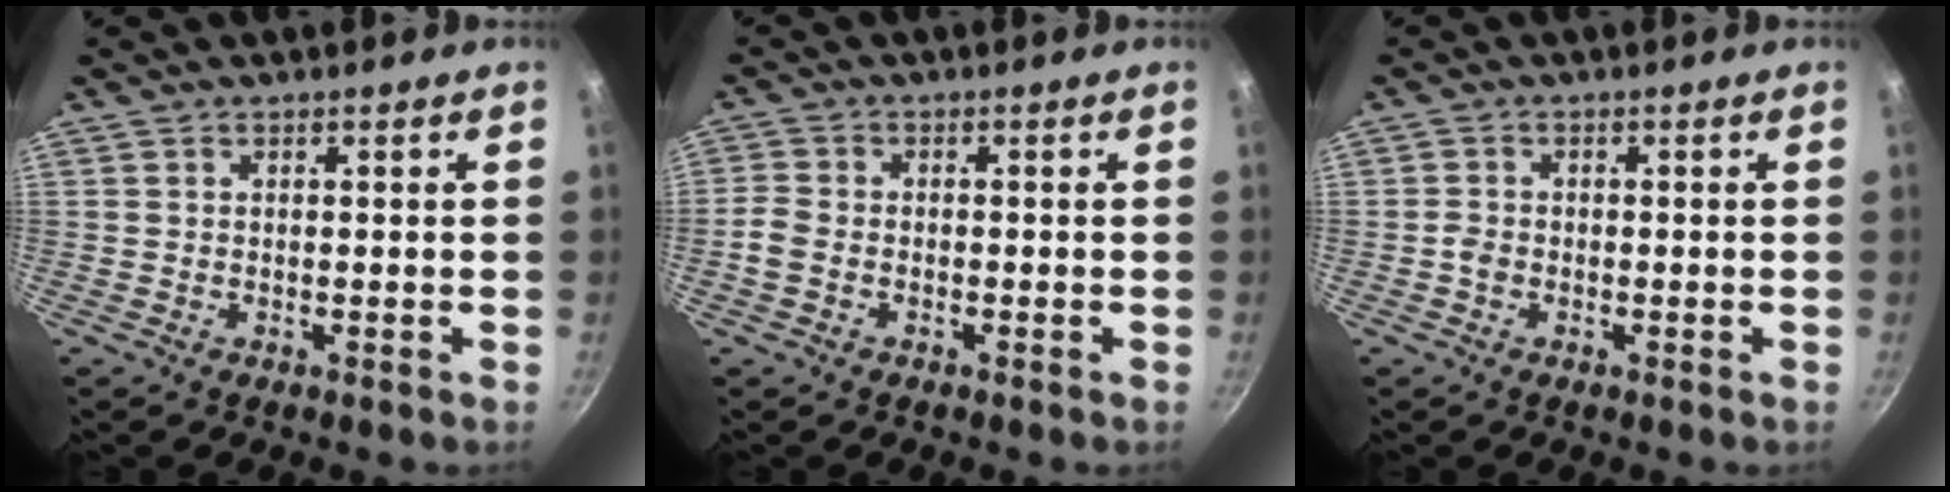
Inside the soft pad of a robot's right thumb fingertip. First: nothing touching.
{"total": 3.6, "force": [-1.3, 2.5, 2.2], "torque": [-0.054, 0.013, -0.034]}
{"total": 1.8, "force": [-0.6, 1.4, 0.8], "torque": [-0.012, 0.009, -0.012]}